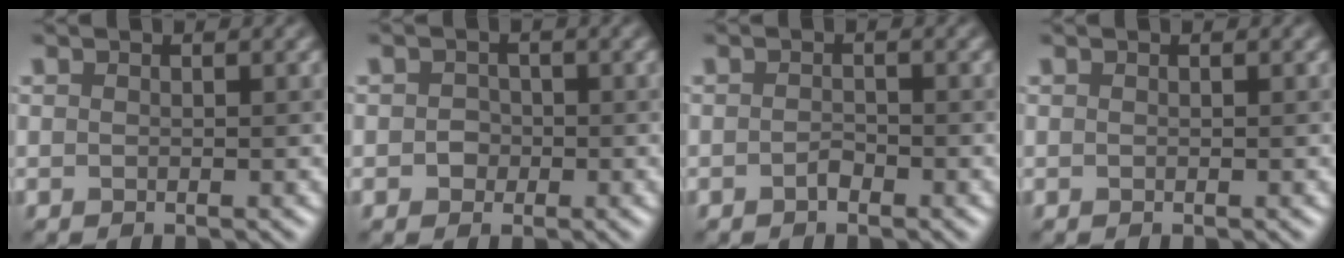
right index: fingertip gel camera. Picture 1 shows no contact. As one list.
[{"total": 0.9, "force": [-0.2, 0.9, 0.0], "torque": [0.002, 0.007, 0.000]}, {"total": 0.6, "force": [-0.6, 0.0, 0.2], "torque": [-0.006, 0.009, -0.003]}, {"total": 0.0}]